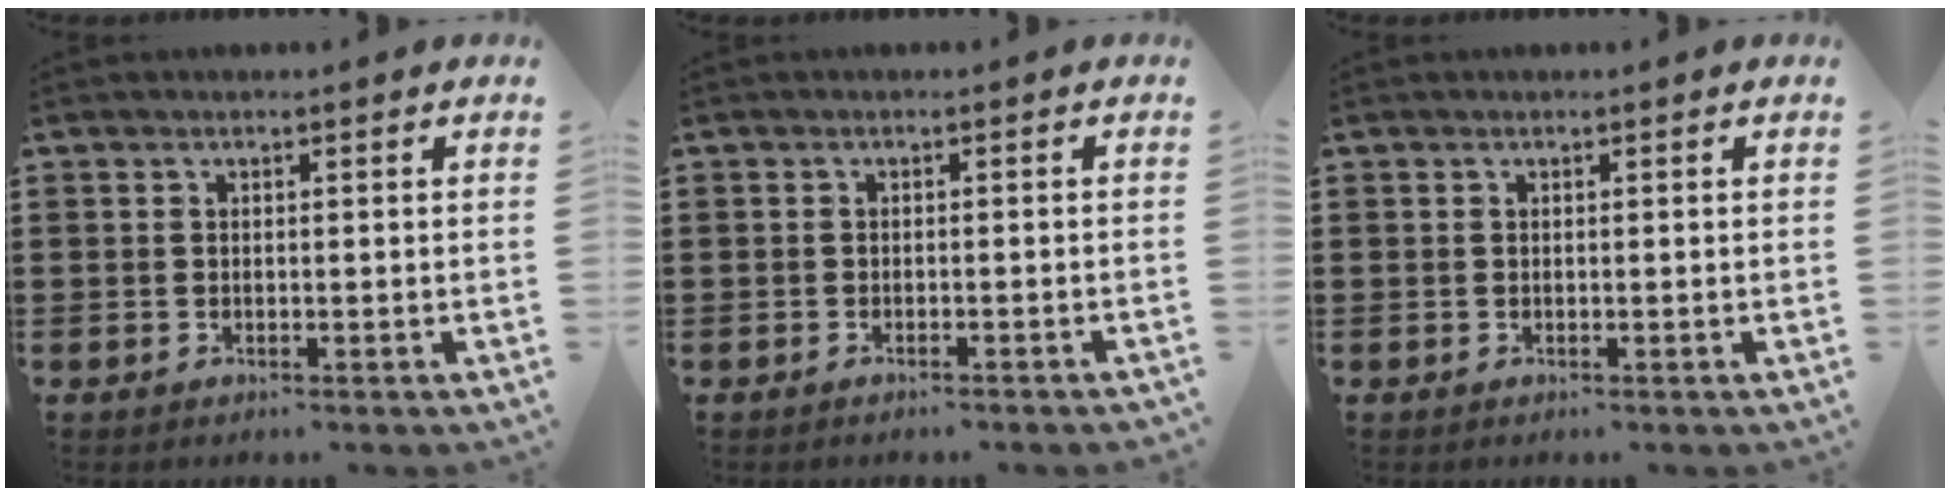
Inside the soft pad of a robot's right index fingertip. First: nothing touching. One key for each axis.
{"total": 0.9, "fx": -0.8, "fy": -0.1, "fz": 0.3, "tx": -0.008, "ty": -0.004, "tz": -0.016}
{"total": 0.0}